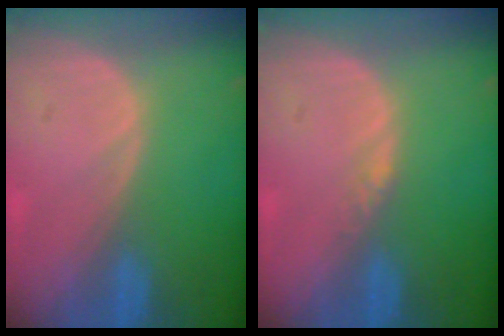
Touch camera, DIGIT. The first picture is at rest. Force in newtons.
{"total": 1.0, "press": 0.8, "slide": 0.6}